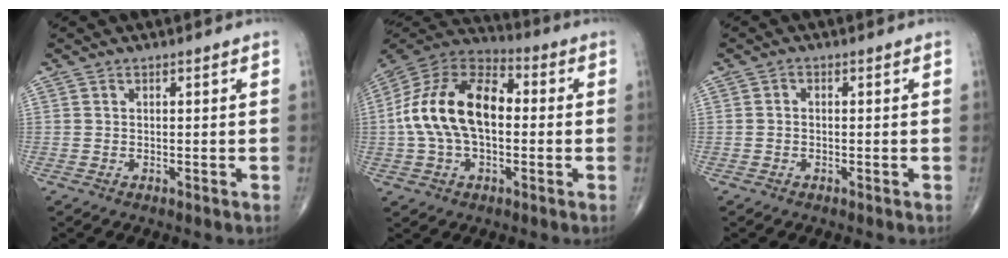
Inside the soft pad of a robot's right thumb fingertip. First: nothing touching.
{"total": 18.5, "force": [0.3, 11.0, 14.9], "torque": [-0.277, 0.038, -0.002]}
{"total": 0.8, "force": [-0.2, 0.6, 0.4], "torque": [-0.005, 0.002, -0.007]}